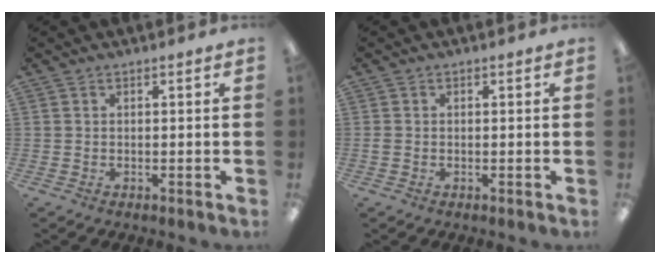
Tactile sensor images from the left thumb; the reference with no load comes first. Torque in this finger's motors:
{"motor_torque": [-0.33, -0.23, -0.13, 0.19, 0.00]}